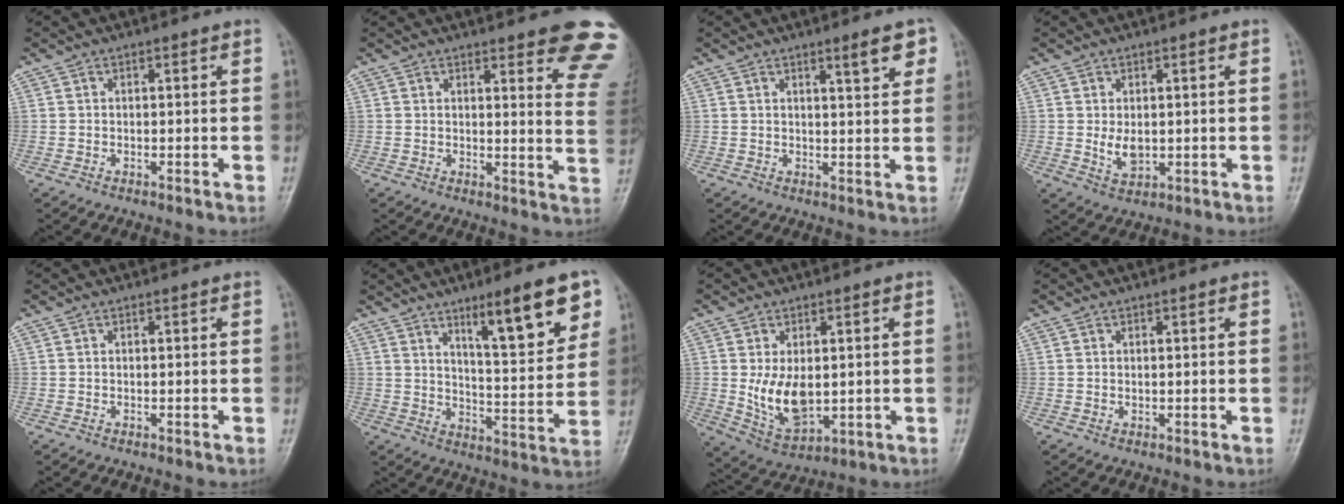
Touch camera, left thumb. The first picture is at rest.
{"total": 14.2, "force": [10.4, 3.4, 9.1], "torque": [-0.069, -0.059, 0.099]}
{"total": 4.8, "force": [2.7, 1.1, 3.8], "torque": [-0.042, -0.015, 0.038]}
{"total": 4.3, "force": [0.2, 2.7, 3.4], "torque": [-0.049, -0.011, 0.010]}
{"total": 0.0}
{"total": 15.0, "force": [8.4, 3.4, 12.0], "torque": [-0.151, -0.044, 0.131]}
{"total": 9.5, "force": [0.2, 5.8, 7.6], "torque": [-0.119, -0.016, 0.020]}
{"total": 1.4, "force": [0.2, 0.9, 1.0], "torque": [-0.011, -0.003, 0.006]}